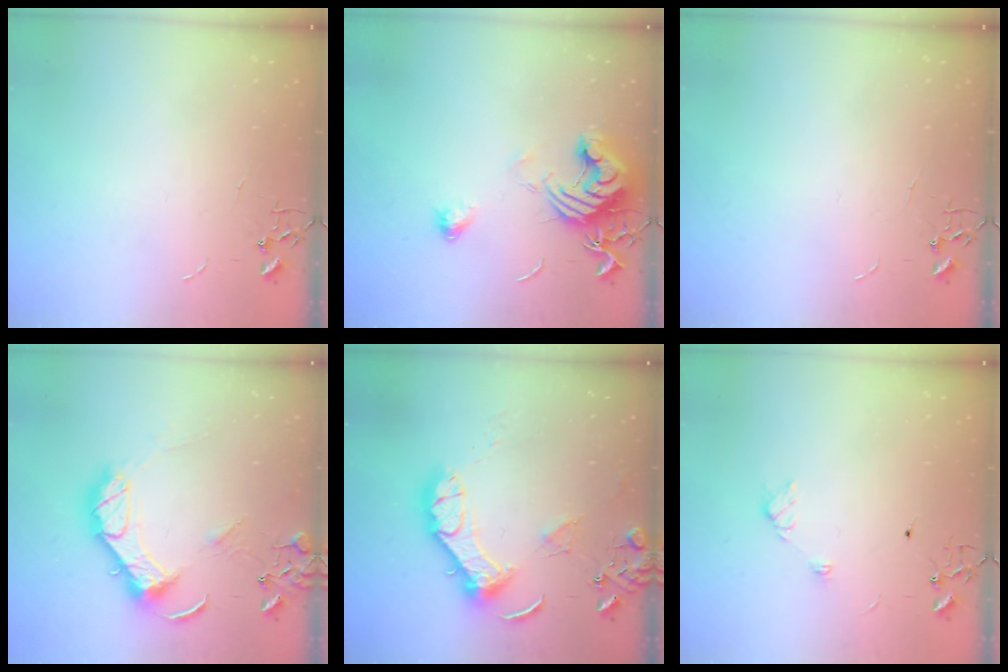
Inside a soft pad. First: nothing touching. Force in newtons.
{"total": 13.5, "press": 13.4, "slide": 1.7}
{"total": 0.0}
{"total": 14.2, "press": 14.1, "slide": 1.5}
{"total": 14.0, "press": 13.9, "slide": 1.8}
{"total": 6.2, "press": 6.1, "slide": 0.8}